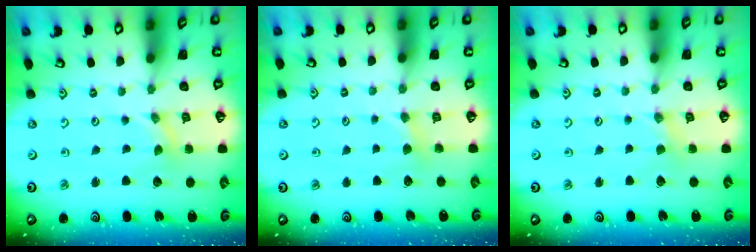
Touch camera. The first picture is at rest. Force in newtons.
{"total": 2.3, "press": 2.3, "slide": 0.4}
{"total": 2.4, "press": 2.3, "slide": 0.5}